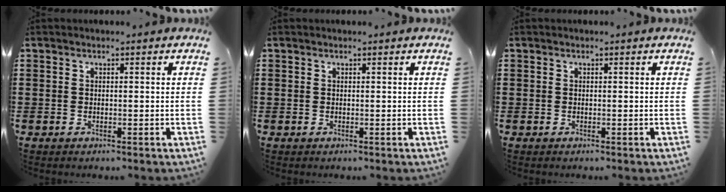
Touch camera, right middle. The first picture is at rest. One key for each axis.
{"total": 0.0}
{"total": 0.0}